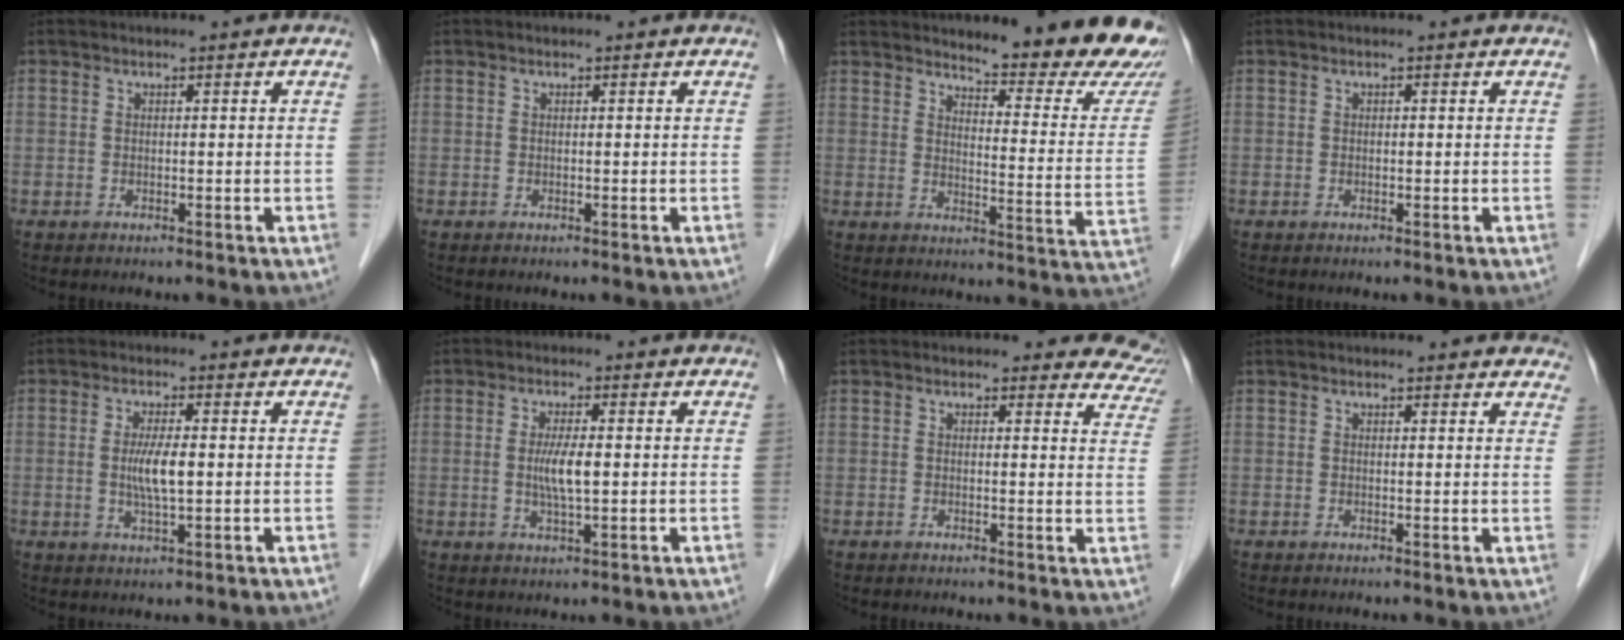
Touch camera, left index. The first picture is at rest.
{"total": 0.0}
{"total": 15.7, "force": [14.5, 1.3, 6.0], "torque": [-0.070, -0.090, 0.161]}
{"total": 0.0}
{"total": 4.7, "force": [0.1, 0.7, 4.6], "torque": [-0.093, -0.004, 0.001]}
{"total": 4.3, "force": [0.1, 0.6, 4.2], "torque": [-0.085, -0.005, 0.001]}
{"total": 8.0, "force": [7.3, 3.3, 0.0], "torque": [0.056, -0.023, 0.031]}
{"total": 7.3, "force": [6.9, 2.0, 1.6], "torque": [0.008, 0.000, 0.051]}